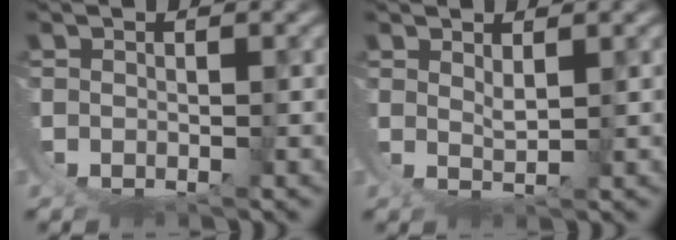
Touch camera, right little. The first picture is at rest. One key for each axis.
{"total": 2.4, "fx": 1.6, "fy": -1.5, "fz": 1.0, "tx": -0.004, "ty": -0.009, "tz": 0.033}